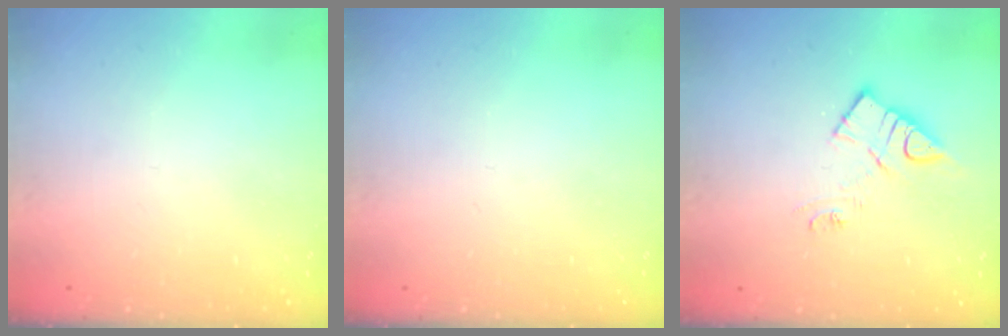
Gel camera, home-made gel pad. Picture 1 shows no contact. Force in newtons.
{"total": 0.0}
{"total": 9.9, "press": 9.9, "slide": 0.6}